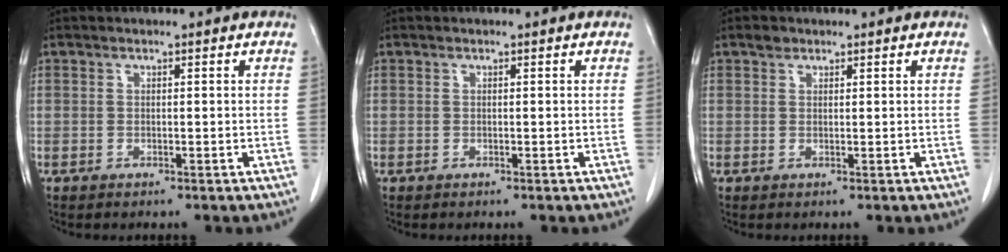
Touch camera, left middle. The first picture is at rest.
{"total": 0.0}
{"total": 1.1, "force": [0.8, 0.7, 0.2], "torque": [-0.005, 0.001, 0.013]}